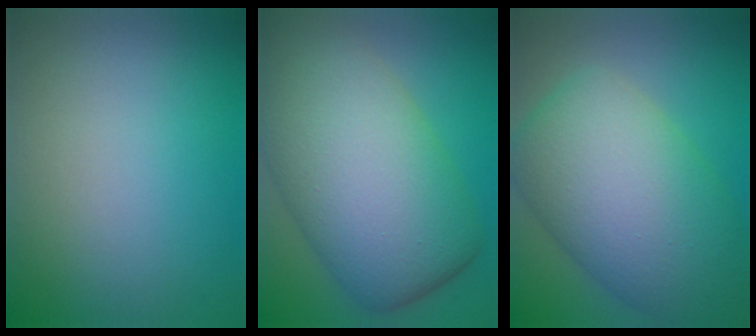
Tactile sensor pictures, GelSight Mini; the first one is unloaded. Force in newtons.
{"total": 13.9, "press": 13.9, "slide": 0.6}
{"total": 12.3, "press": 12.3, "slide": 0.3}